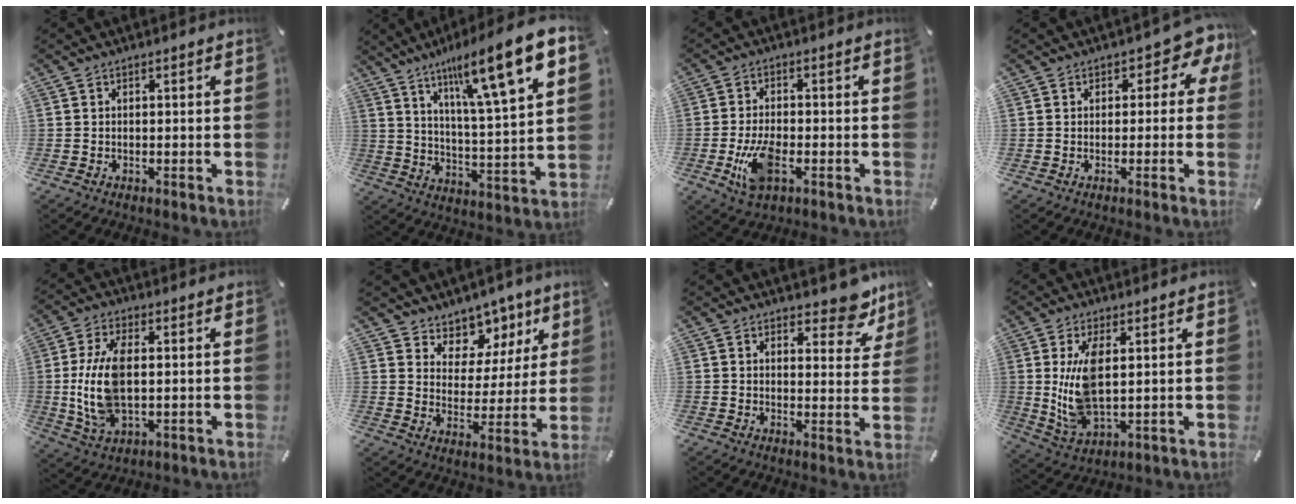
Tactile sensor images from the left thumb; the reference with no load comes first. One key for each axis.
{"total": 16.9, "fx": 10.6, "fy": 3.3, "fz": 12.7, "tx": -0.197, "ty": -0.062, "tz": 0.161}
{"total": 8.3, "fx": -2.7, "fy": 4.2, "fz": 6.6, "tx": -0.152, "ty": -0.004, "tz": -0.049}
{"total": 5.2, "fx": 1.9, "fy": 3.4, "fz": 3.5, "tx": -0.035, "ty": -0.014, "tz": 0.025}
{"total": 12.6, "fx": 0.5, "fy": 6.3, "fz": 10.9, "tx": -0.252, "ty": -0.014, "tz": 0.007}
{"total": 8.4, "fx": 6.1, "fy": 5.7, "fz": 0.0, "tx": -0.001, "ty": -0.072, "tz": 0.109}
{"total": 9.1, "fx": 6.9, "fy": 4.2, "fz": 4.1, "tx": -0.029, "ty": -0.053, "tz": 0.117}
{"total": 11.0, "fx": 2.0, "fy": 5.3, "fz": 9.4, "tx": -0.214, "ty": -0.014, "tz": 0.033}